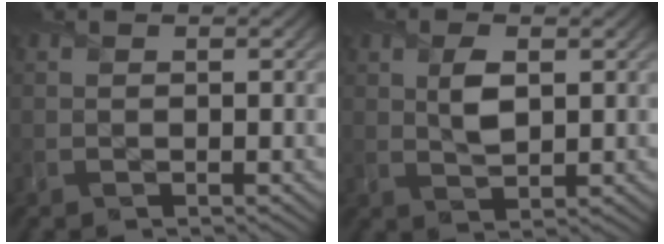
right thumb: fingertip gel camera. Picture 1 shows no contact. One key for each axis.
{"total": 3.4, "fx": 1.0, "fy": 1.8, "fz": 2.8, "tx": -0.059, "ty": -0.002, "tz": 0.022}